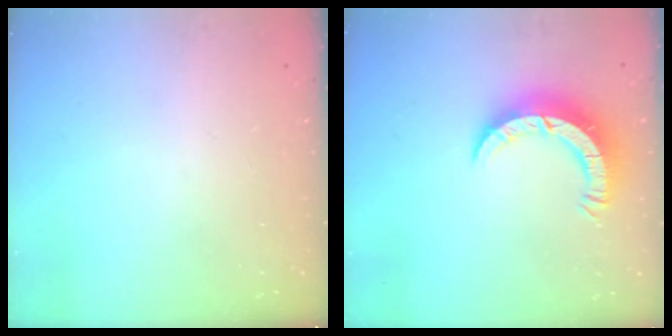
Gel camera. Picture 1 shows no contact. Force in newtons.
{"total": 7.8, "press": 7.8, "slide": 0.8}